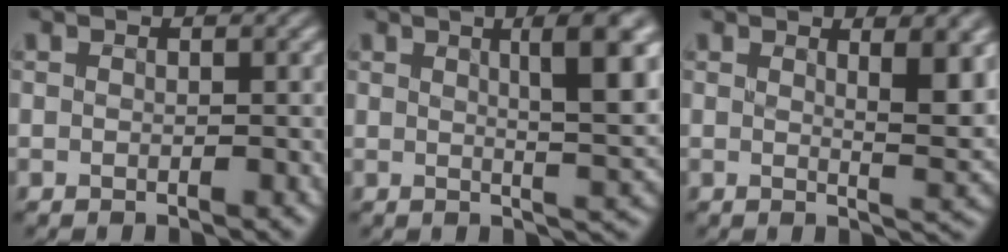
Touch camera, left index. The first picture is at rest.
{"total": 6.3, "force": [2.3, 1.3, 5.8], "torque": [-0.068, 0.005, 0.042]}
{"total": 4.8, "force": [1.8, 1.2, 4.2], "torque": [-0.051, -0.007, 0.033]}